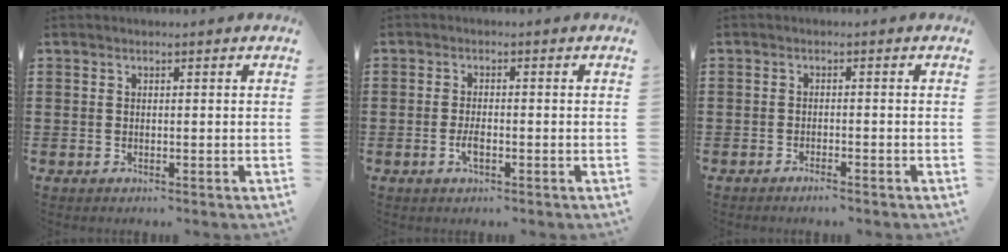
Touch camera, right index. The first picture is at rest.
{"total": 2.4, "force": [-1.0, 0.7, 2.1], "torque": [-0.046, -0.004, -0.020]}
{"total": 1.3, "force": [-1.2, 0.0, 0.5], "torque": [-0.012, -0.002, -0.021]}